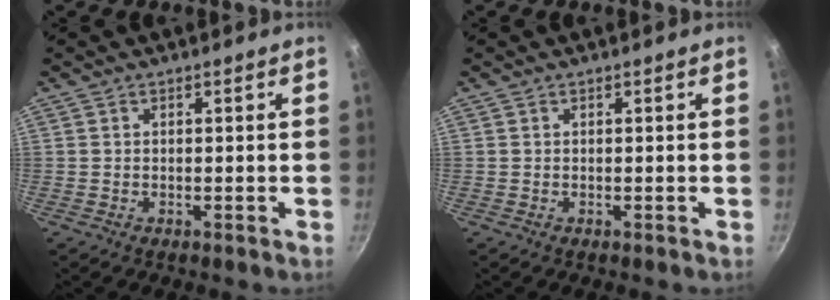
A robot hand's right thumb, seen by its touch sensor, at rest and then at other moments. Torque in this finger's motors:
{"motor_torque": [-0.08, 0.08, 0.03, -0.03, 0.01]}